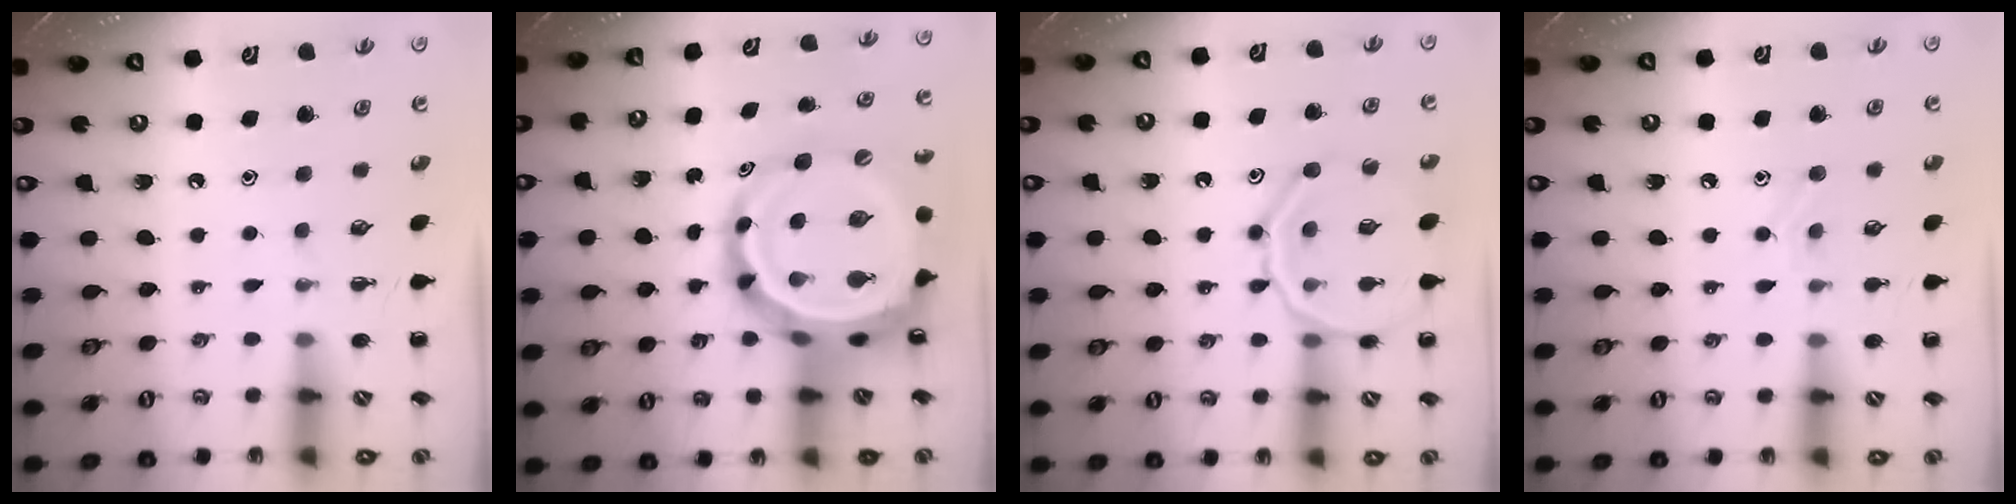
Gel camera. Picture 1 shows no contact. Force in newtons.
{"total": 12.7, "press": 12.2, "slide": 3.5}
{"total": 14.7, "press": 14.7, "slide": 1.1}
{"total": 7.0, "press": 6.9, "slide": 1.2}